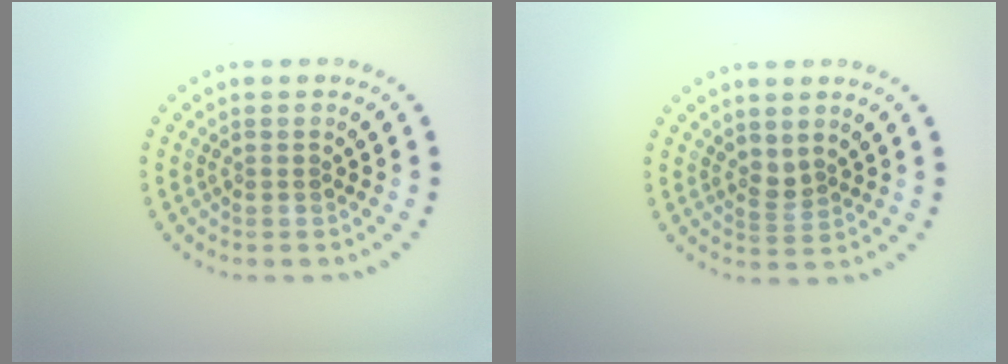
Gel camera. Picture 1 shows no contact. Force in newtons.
{"total": 1.3, "press": 1.1, "slide": 0.8}